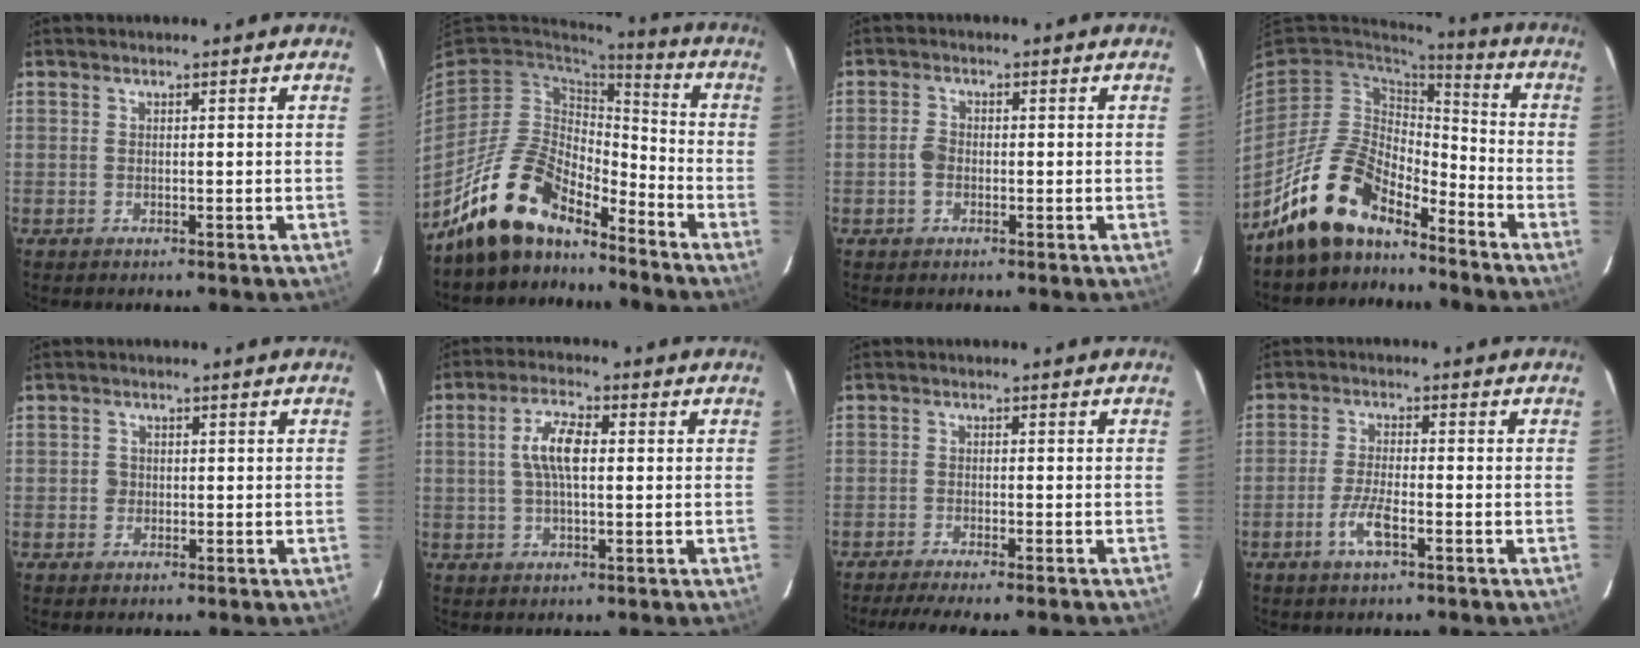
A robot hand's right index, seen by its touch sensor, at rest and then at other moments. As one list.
[{"total": 15.4, "force": [-12.5, 5.8, 6.8], "torque": [-0.147, 0.010, -0.229]}, {"total": 2.3, "force": [-0.7, 1.6, 1.5], "torque": [-0.035, 0.006, -0.014]}, {"total": 14.9, "force": [-11.8, 6.0, 6.7], "torque": [-0.142, 0.010, -0.217]}, {"total": 1.3, "force": [-0.2, 1.3, 0.1], "torque": [0.000, 0.002, -0.003]}, {"total": 6.4, "force": [0.8, 2.2, 6.0], "torque": [-0.116, 0.012, 0.015]}, {"total": 6.8, "force": [-5.9, -0.2, 3.4], "torque": [-0.075, -0.017, -0.094]}, {"total": 5.0, "force": [-2.6, 1.0, 4.2], "torque": [-0.094, -0.003, -0.052]}]